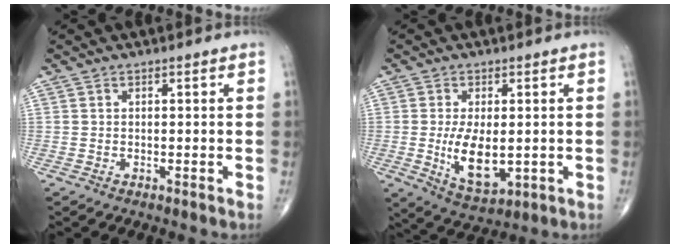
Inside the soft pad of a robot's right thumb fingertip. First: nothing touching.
{"total": 9.3, "force": [-0.8, 4.7, 8.1], "torque": [-0.130, -0.020, -0.002]}